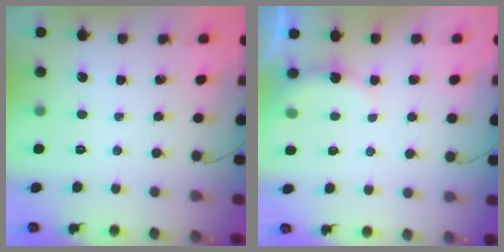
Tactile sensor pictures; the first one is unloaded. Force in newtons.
{"total": 5.7, "press": 5.7, "slide": 1.0}